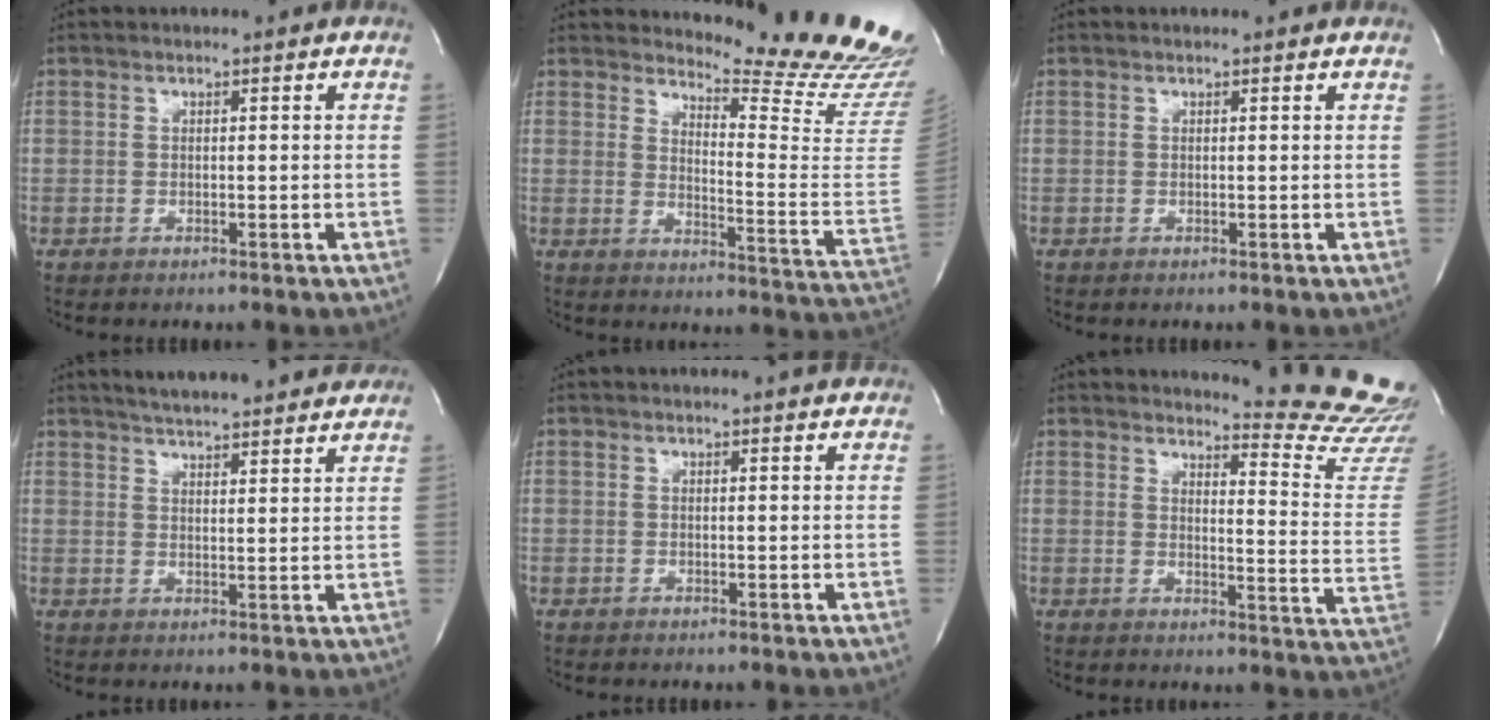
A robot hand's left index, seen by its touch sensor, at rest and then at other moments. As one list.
[{"total": 17.5, "force": [16.8, -0.1, 4.7], "torque": [-0.070, -0.161, 0.189]}, {"total": 0.7, "force": [0.6, 0.2, -0.1], "torque": [-0.009, -0.001, -0.002]}, {"total": 14.4, "force": [12.9, 2.3, 6.1], "torque": [-0.088, 0.012, 0.168]}, {"total": 2.4, "force": [2.3, 0.7, 0.5], "torque": [-0.009, 0.001, 0.011]}, {"total": 14.2, "force": [14.0, -1.4, 1.9], "torque": [-0.020, -0.161, 0.140]}]